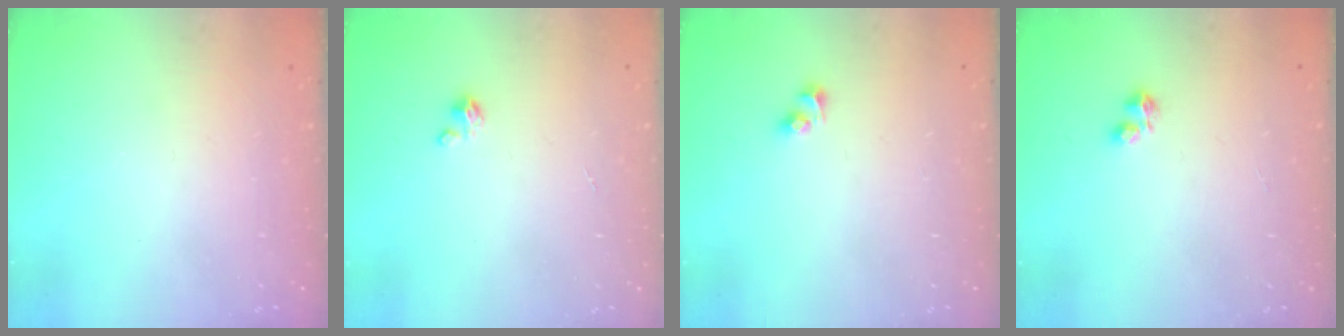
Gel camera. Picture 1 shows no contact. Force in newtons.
{"total": 1.4, "press": 1.4, "slide": 0.3}
{"total": 2.7, "press": 2.5, "slide": 1.2}
{"total": 2.4, "press": 2.3, "slide": 0.6}